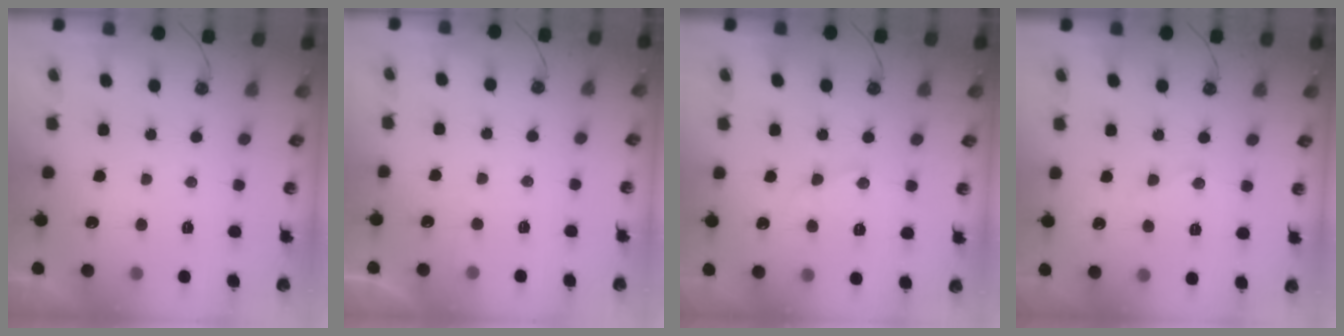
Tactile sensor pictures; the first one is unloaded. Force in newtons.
{"total": 2.0, "press": 2.0, "slide": 0.3}
{"total": 11.0, "press": 11.0, "slide": 0.8}
{"total": 6.1, "press": 6.1, "slide": 0.5}